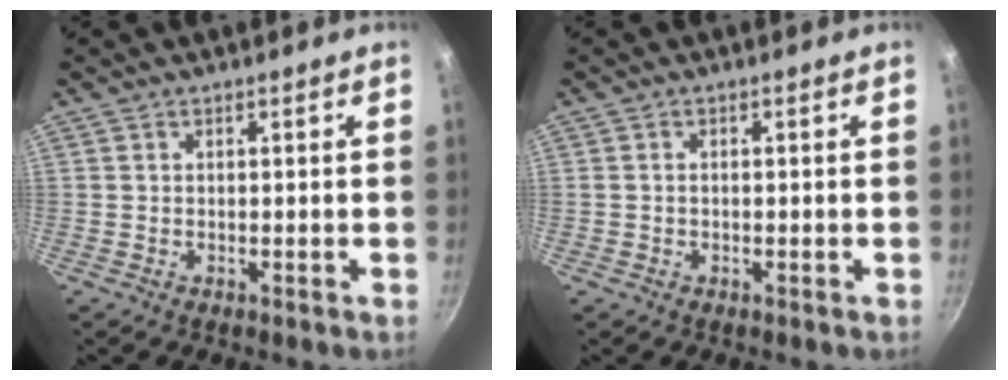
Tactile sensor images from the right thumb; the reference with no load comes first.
{"total": 0.6, "force": [-0.1, 0.5, 0.3], "torque": [-0.006, 0.003, 0.000]}